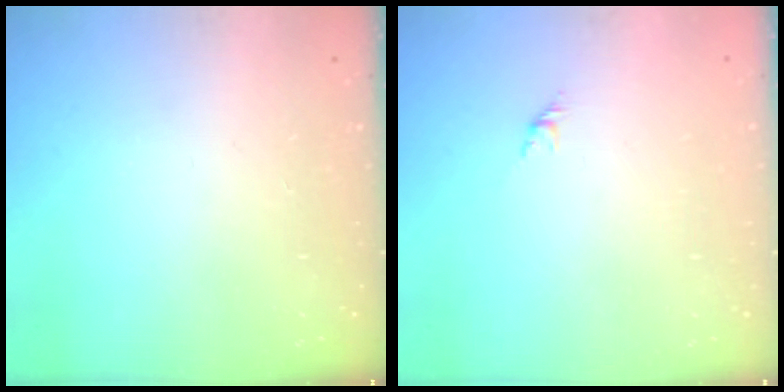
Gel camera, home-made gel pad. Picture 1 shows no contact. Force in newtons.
{"total": 1.6, "press": 1.5, "slide": 0.7}